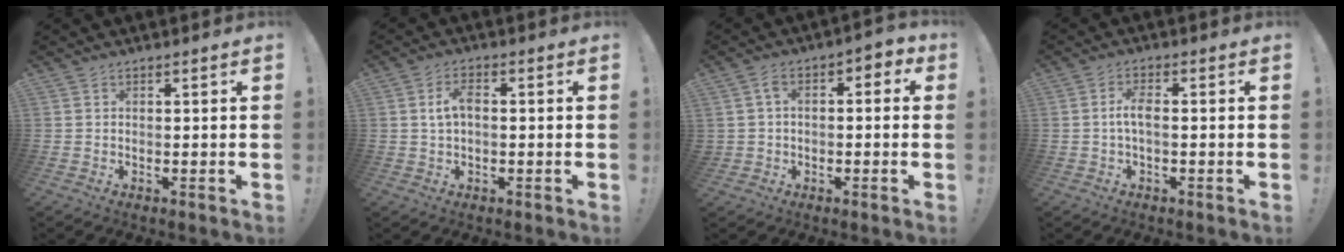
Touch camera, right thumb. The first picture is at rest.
{"total": 4.6, "force": [0.4, 2.5, 3.8], "torque": [-0.067, 0.011, 0.005]}
{"total": 5.3, "force": [0.1, 4.2, 3.3], "torque": [-0.041, 0.007, 0.001]}
{"total": 4.1, "force": [-0.5, 1.4, 3.8], "torque": [-0.080, 0.008, -0.012]}